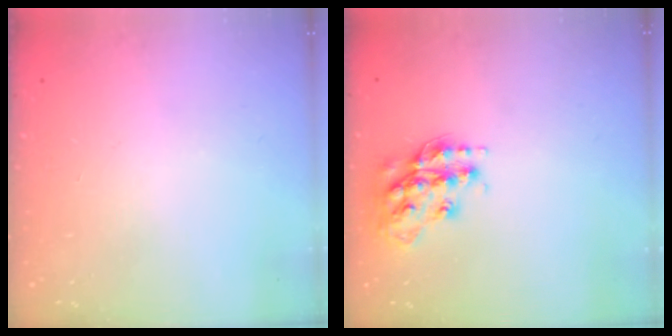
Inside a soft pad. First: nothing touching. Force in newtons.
{"total": 14.6, "press": 14.5, "slide": 0.7}